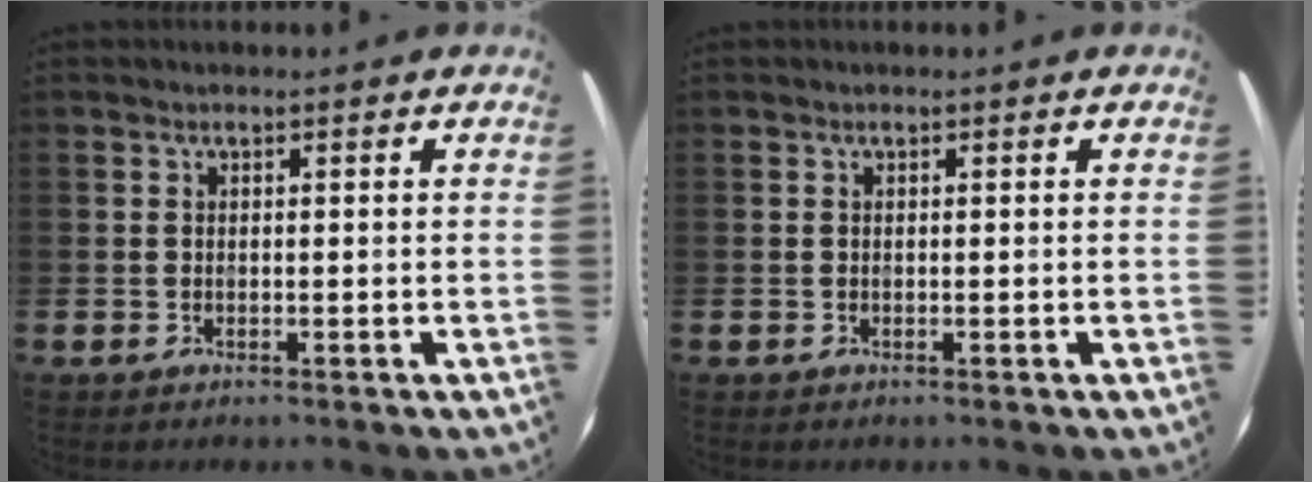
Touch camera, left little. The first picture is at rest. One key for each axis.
{"total": 0.0}